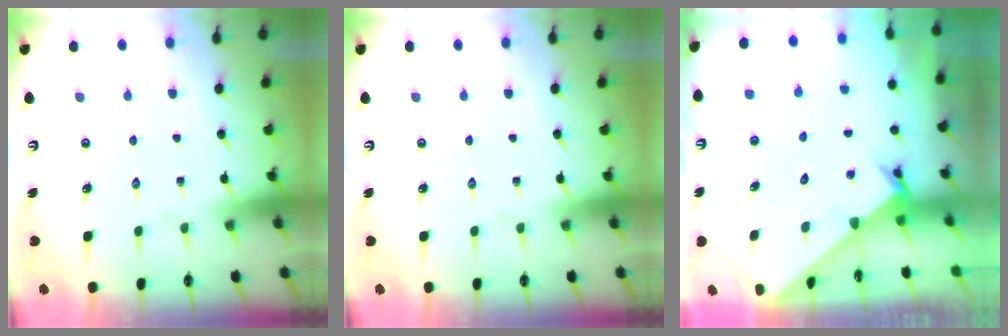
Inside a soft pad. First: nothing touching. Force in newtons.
{"total": 0.0}
{"total": 1.8, "press": 1.8, "slide": 0.1}